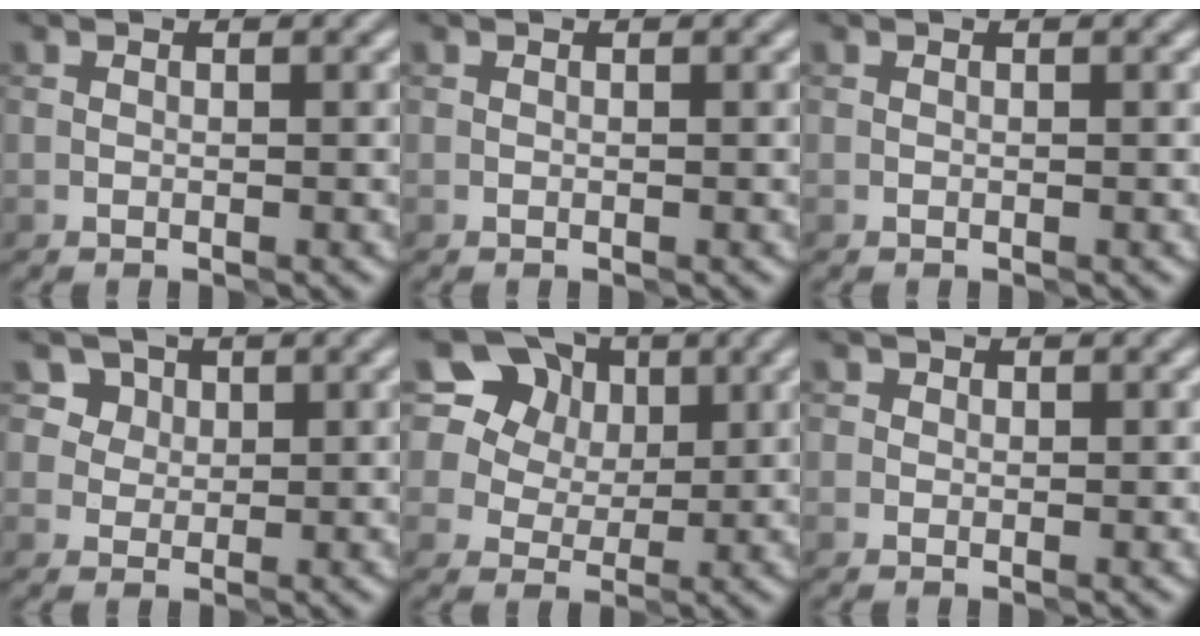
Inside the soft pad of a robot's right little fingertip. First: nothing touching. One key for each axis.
{"total": 0.0}
{"total": 0.0}
{"total": 6.7, "fx": 3.6, "fy": 5.0, "fz": 2.6, "tx": -0.050, "ty": 0.003, "tz": 0.057}
{"total": 16.1, "fx": 8.7, "fy": 11.5, "fz": 7.2, "tx": -0.185, "ty": 0.049, "tz": 0.154}
{"total": 0.7, "fx": 0.2, "fy": 0.7, "fz": 0.1, "tx": 0.001, "ty": -0.002, "tz": -0.003}